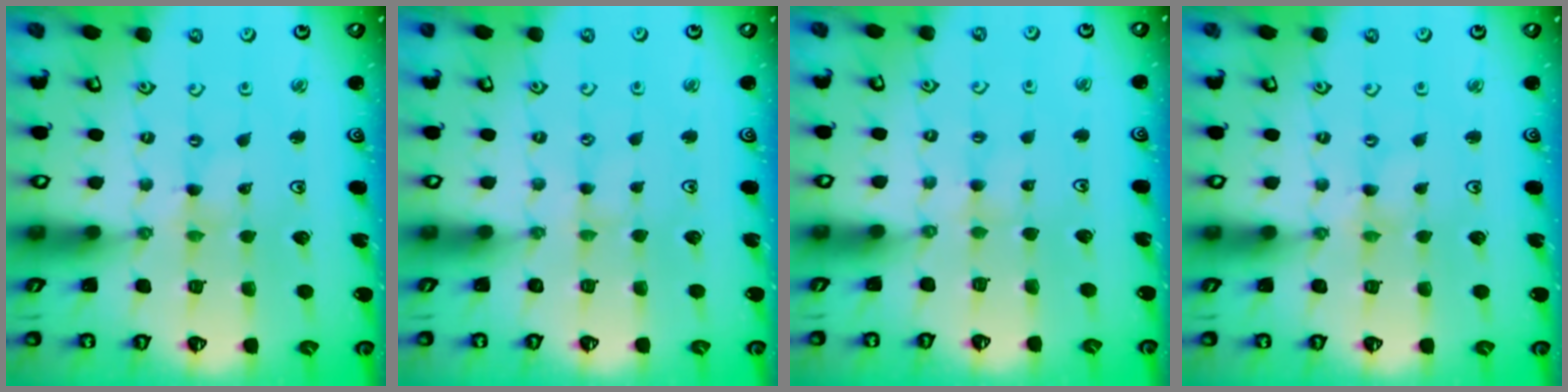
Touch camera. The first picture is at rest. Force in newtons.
{"total": 1.2, "press": 1.2, "slide": 0.4}
{"total": 1.7, "press": 1.6, "slide": 0.4}
{"total": 0.0}